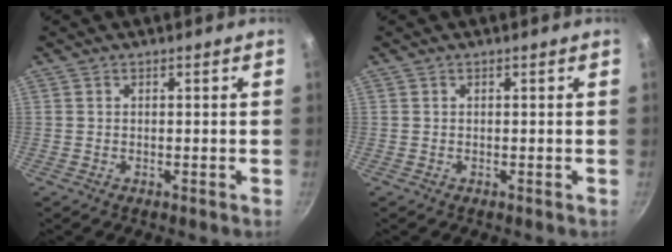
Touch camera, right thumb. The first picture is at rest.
{"total": 0.0}